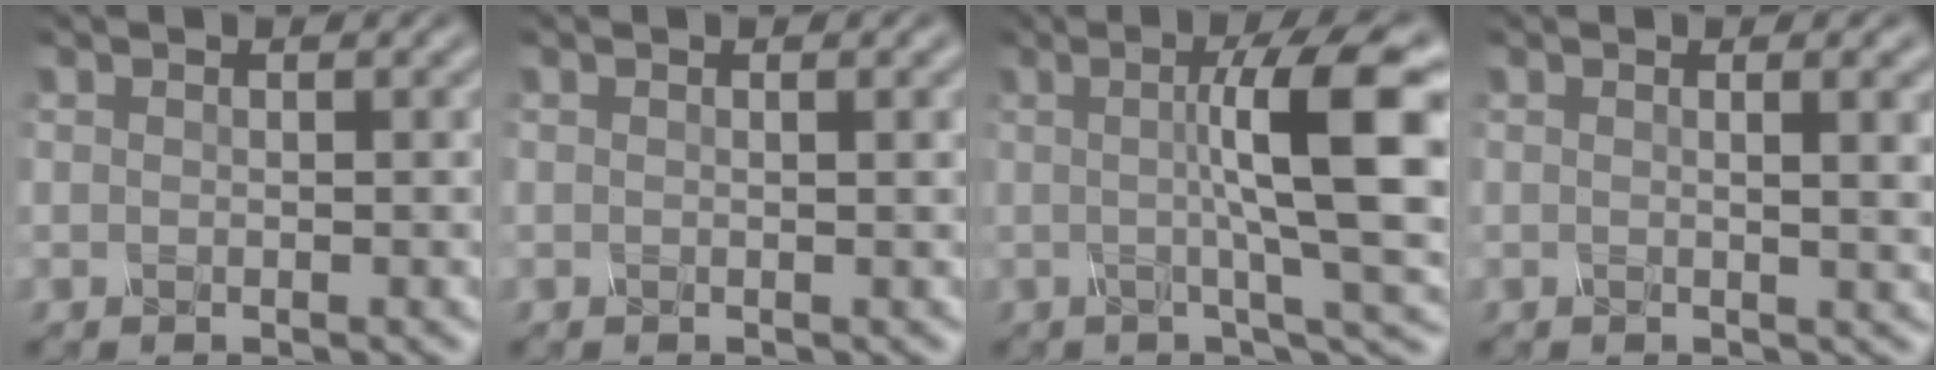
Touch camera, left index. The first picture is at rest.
{"total": 1.1, "force": [0.3, 0.4, 1.0], "torque": [-0.011, 0.003, -0.002]}
{"total": 10.4, "force": [1.1, 1.9, 10.2], "torque": [-0.127, 0.010, 0.013]}
{"total": 4.1, "force": [0.8, 1.4, 3.7], "torque": [-0.030, 0.008, 0.002]}